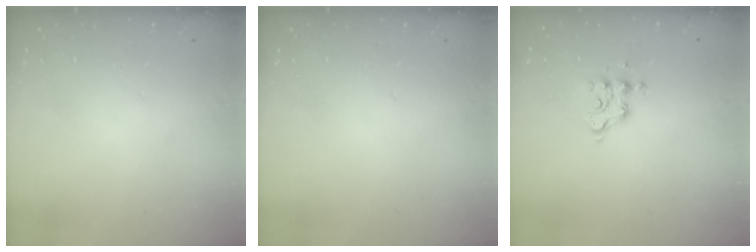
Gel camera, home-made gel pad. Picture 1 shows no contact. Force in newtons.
{"total": 0.0}
{"total": 7.7, "press": 7.7, "slide": 0.4}